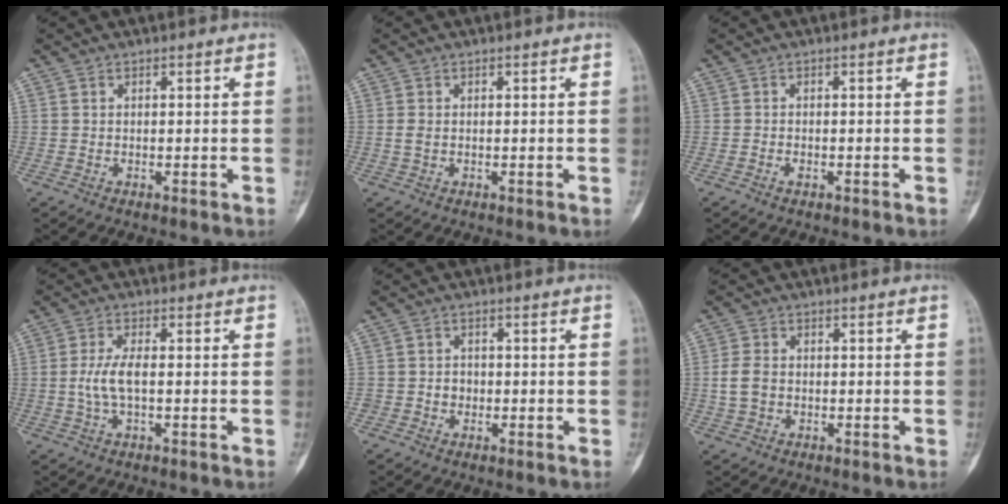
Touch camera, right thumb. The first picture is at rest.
{"total": 1.2, "force": [0.0, 0.8, 0.9], "torque": [-0.020, 0.002, 0.002]}
{"total": 1.0, "force": [-0.5, 0.5, 0.6], "torque": [-0.012, 0.004, -0.010]}
{"total": 5.0, "force": [-0.3, 1.8, 4.6], "torque": [-0.107, 0.007, -0.009]}
{"total": 2.4, "force": [-0.5, 2.2, 0.9], "torque": [0.003, 0.009, -0.009]}
{"total": 4.2, "force": [-0.3, 3.2, 2.8], "torque": [-0.055, 0.010, -0.007]}